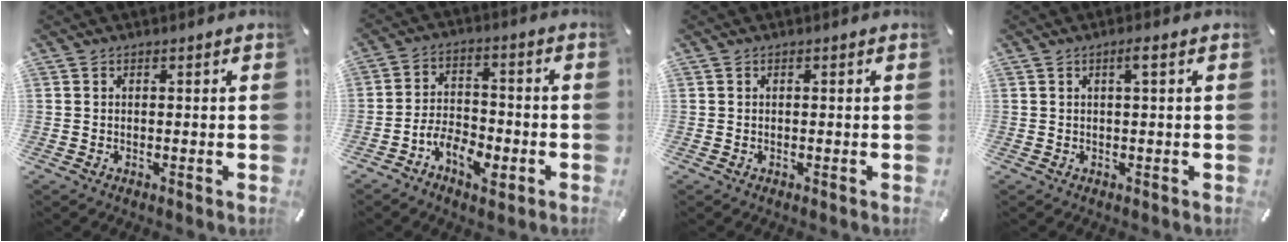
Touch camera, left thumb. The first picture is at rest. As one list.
[{"total": 8.2, "force": [-4.7, 4.9, 4.7], "torque": [-0.086, 0.026, -0.082]}, {"total": 0.0}, {"total": 2.2, "force": [0.6, 0.1, 2.1], "torque": [-0.041, 0.001, 0.009]}]